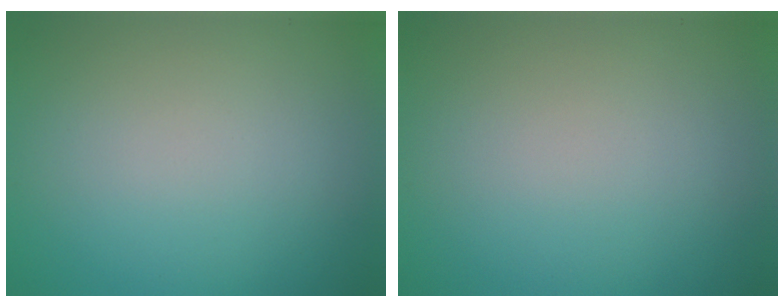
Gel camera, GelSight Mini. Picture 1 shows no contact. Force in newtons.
{"total": 0.0}